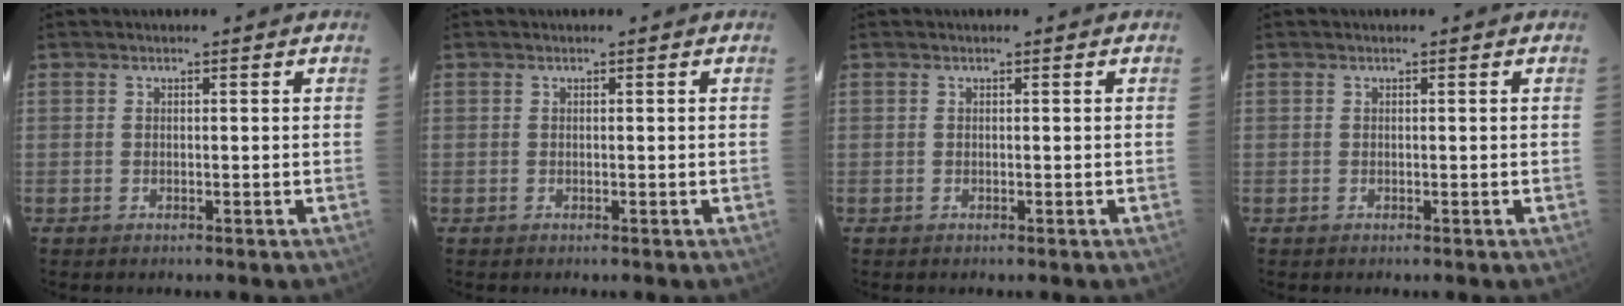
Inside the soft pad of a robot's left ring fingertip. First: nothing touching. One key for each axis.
{"total": 0.0}
{"total": 0.0}
{"total": 0.0}